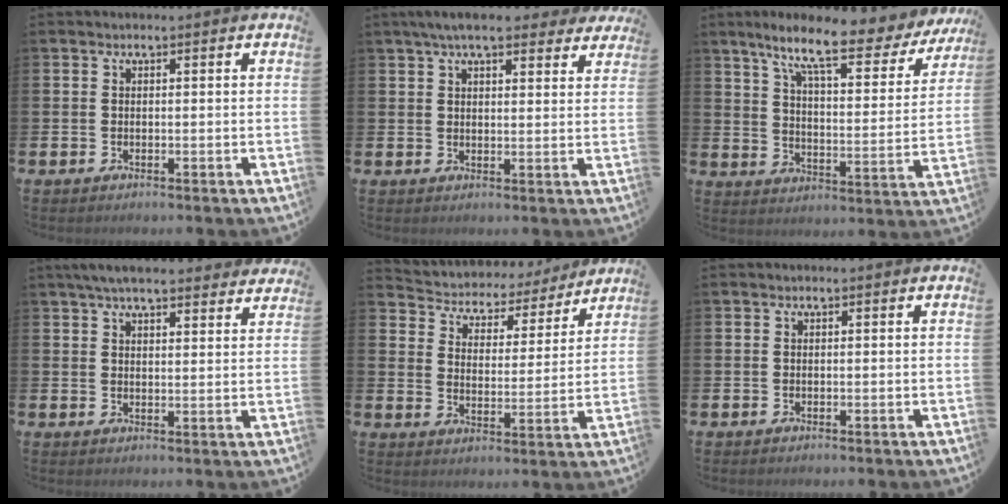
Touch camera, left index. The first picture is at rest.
{"total": 6.4, "force": [5.5, 1.6, 2.9], "torque": [-0.059, -0.013, 0.098]}
{"total": 10.5, "force": [8.1, 2.1, 6.3], "torque": [-0.139, -0.044, 0.131]}
{"total": 5.6, "force": [5.2, 0.9, 1.9], "torque": [-0.047, -0.014, 0.095]}
{"total": 5.0, "force": [4.5, 2.0, 0.2], "torque": [-0.029, -0.043, 0.071]}
{"total": 0.0}